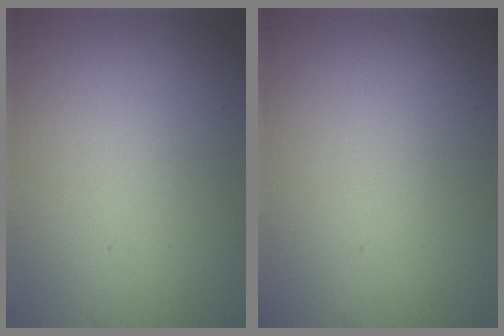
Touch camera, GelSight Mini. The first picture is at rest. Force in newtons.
{"total": 0.0}